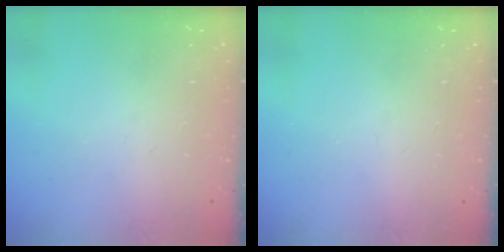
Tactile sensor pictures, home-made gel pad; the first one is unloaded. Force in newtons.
{"total": 0.0}